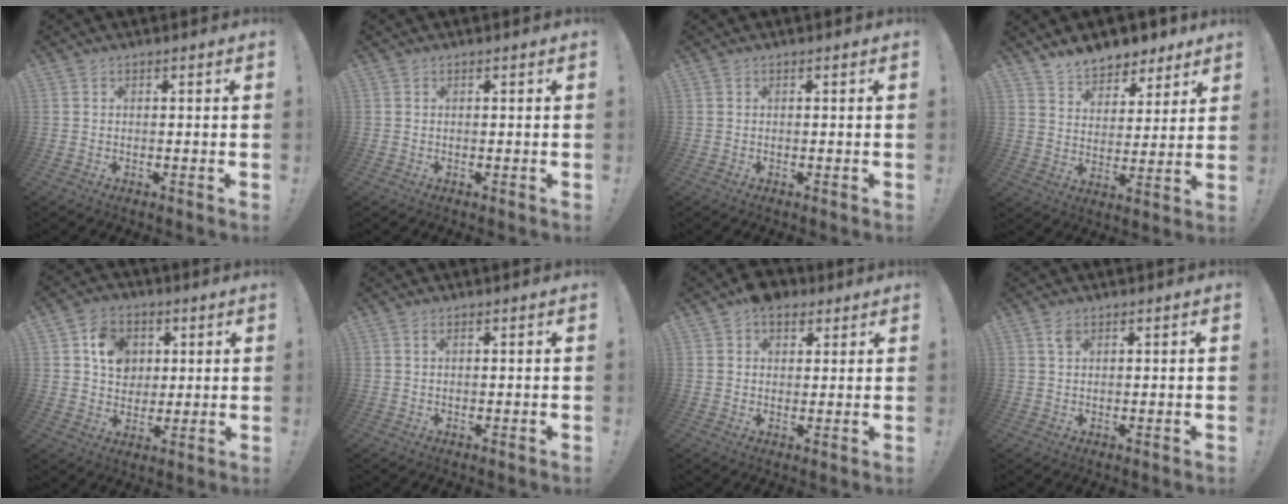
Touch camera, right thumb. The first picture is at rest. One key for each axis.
{"total": 0.0}
{"total": 0.0}
{"total": 9.4, "fx": 8.1, "fy": 4.4, "fz": 1.6, "tx": -0.027, "ty": -0.067, "tz": 0.156}
{"total": 11.0, "fx": 3.6, "fy": 9.3, "fz": 4.6, "tx": -0.064, "ty": -0.006, "tz": 0.073}
{"total": 0.9, "fx": 0.4, "fy": 0.3, "fz": 0.7, "tx": -0.014, "ty": 0.001, "tz": 0.007}
{"total": 6.6, "fx": 4.0, "fy": 4.4, "fz": 2.8, "tx": -0.038, "ty": -0.012, "tz": 0.074}
{"total": 2.0, "fx": 1.2, "fy": 1.1, "fz": 1.2, "tx": -0.018, "ty": -0.003, "tz": 0.021}